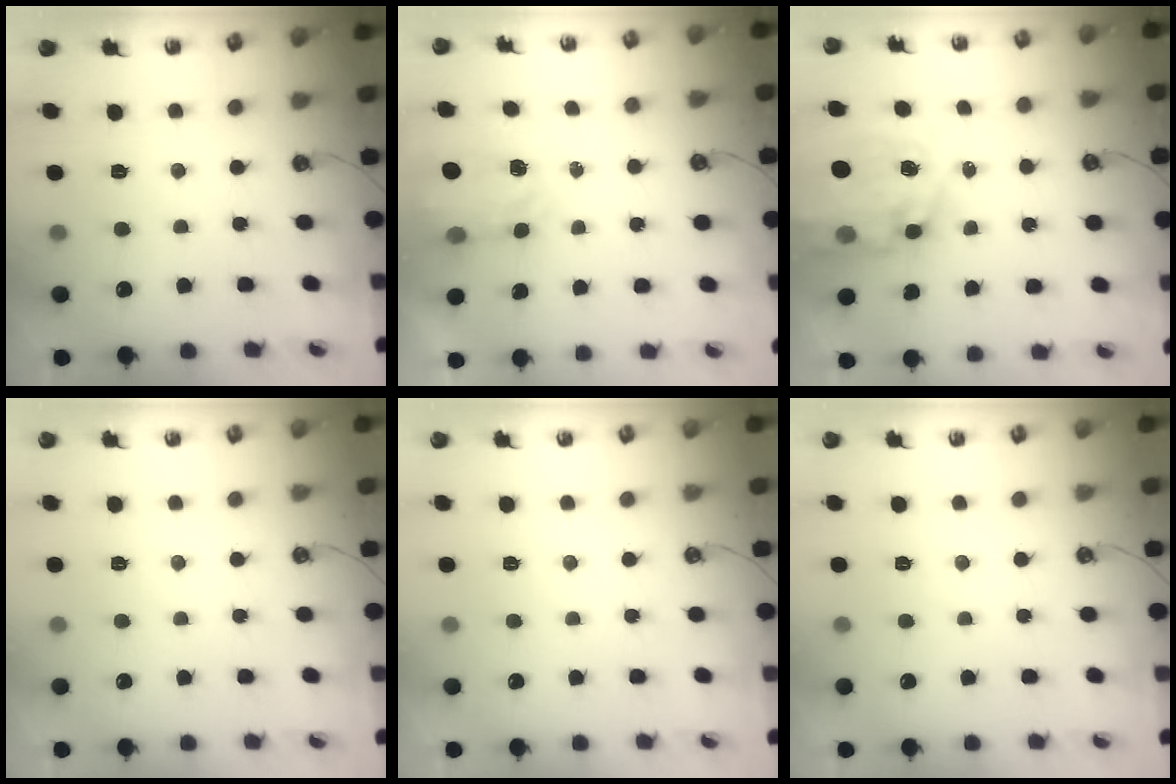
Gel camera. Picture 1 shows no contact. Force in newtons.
{"total": 3.6, "press": 3.6, "slide": 0.5}
{"total": 18.4, "press": 18.3, "slide": 1.8}
{"total": 0.0}
{"total": 0.0}
{"total": 0.0}